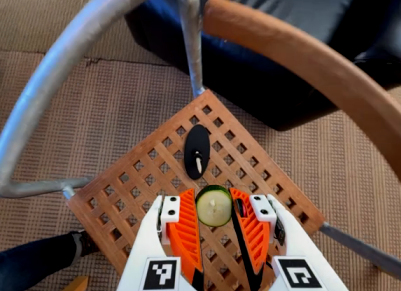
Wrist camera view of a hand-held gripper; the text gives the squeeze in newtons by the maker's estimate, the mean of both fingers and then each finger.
{"total": 6.8, "left": 6.6, "right": 6.9}